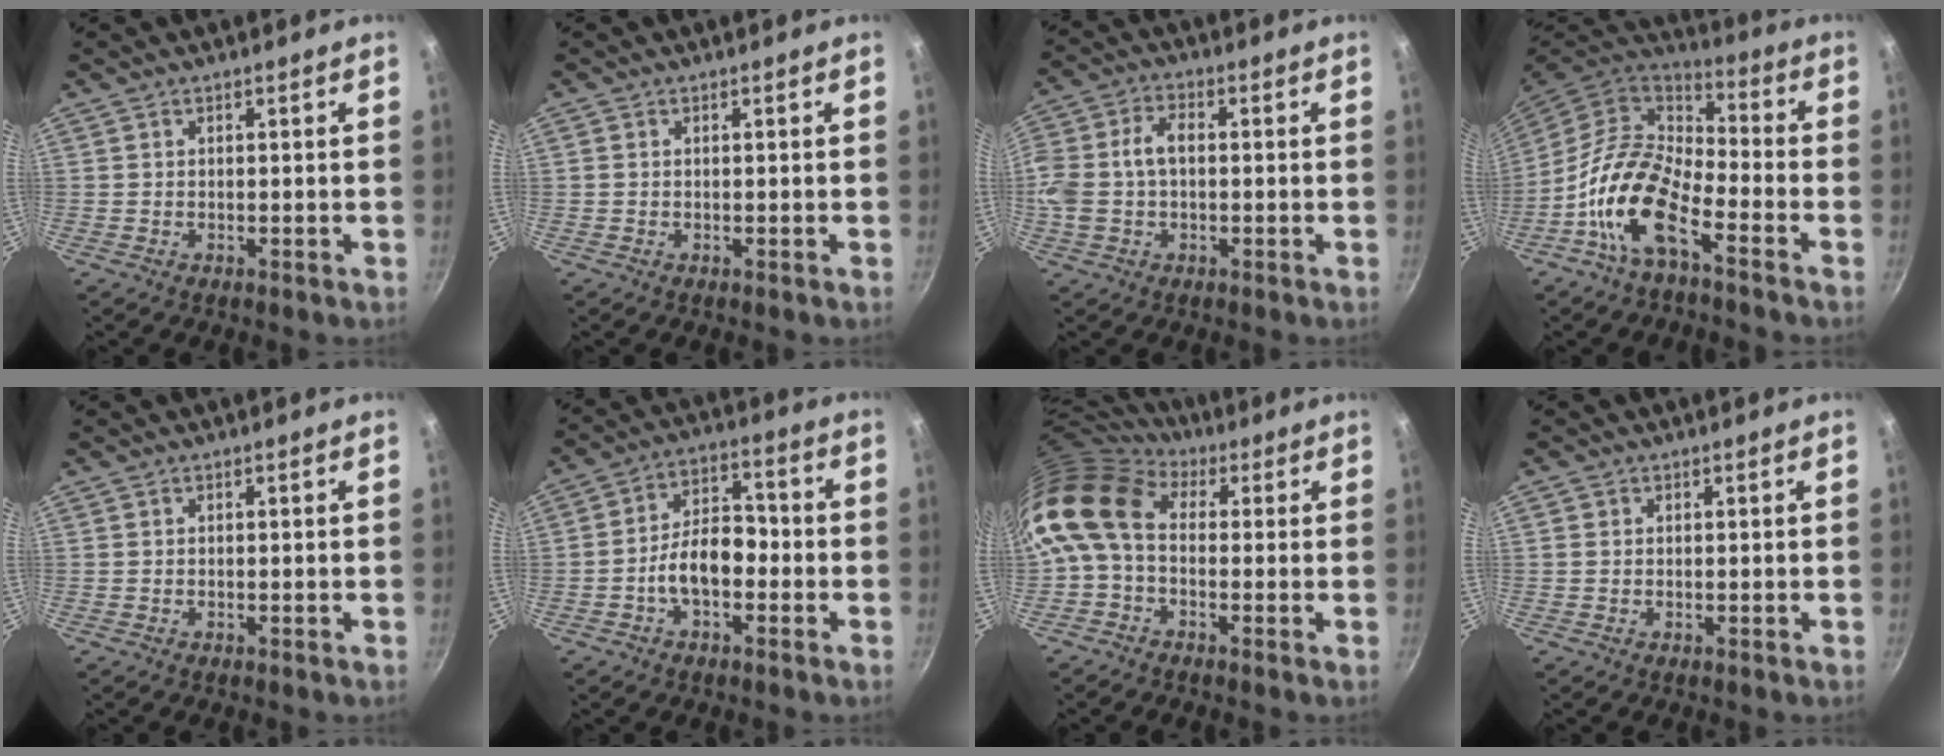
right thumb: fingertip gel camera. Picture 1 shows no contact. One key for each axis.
{"total": 0.0}
{"total": 10.1, "fx": -0.2, "fy": 6.7, "fz": 7.6, "tx": -0.155, "ty": 0.027, "tz": -0.014}
{"total": 15.4, "fx": -7.1, "fy": 7.0, "fz": 11.8, "tx": -0.218, "ty": 0.055, "tz": -0.153}
{"total": 0.0}
{"total": 9.4, "fx": -2.7, "fy": 5.5, "fz": 7.1, "tx": -0.092, "ty": 0.045, "tz": -0.055}
{"total": 12.5, "fx": 0.8, "fy": 8.7, "fz": 9.0, "tx": -0.173, "ty": 0.024, "tz": -0.007}
{"total": 0.8, "fx": 0.2, "fy": 0.7, "fz": 0.2, "tx": -0.004, "ty": 0.002, "tz": 0.000}